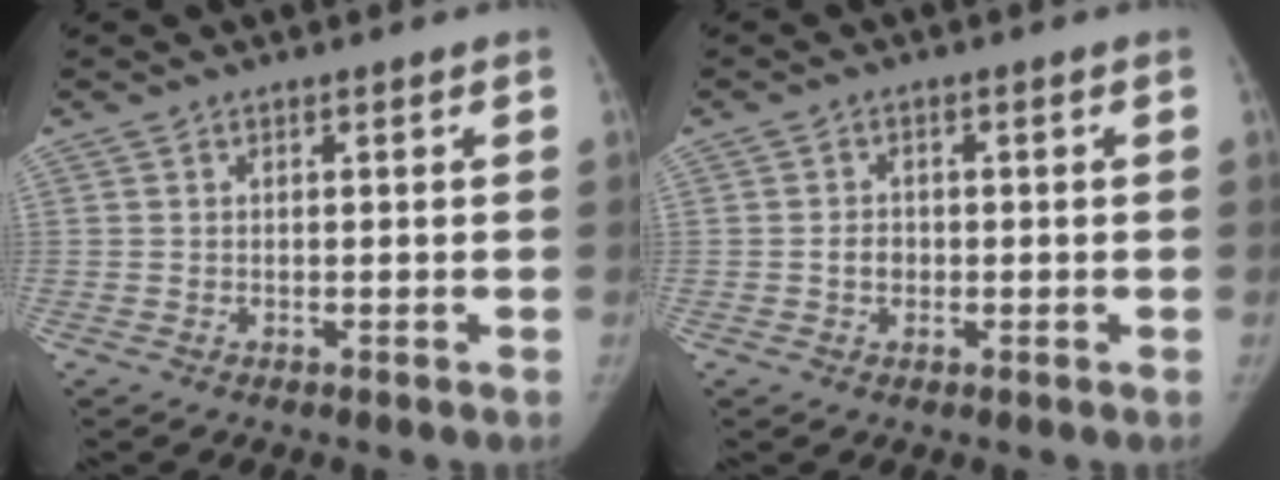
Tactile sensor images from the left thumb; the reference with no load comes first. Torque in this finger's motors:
{"motor_torque": [0.17, 0.84, 0.61, -0.48, 0.05]}